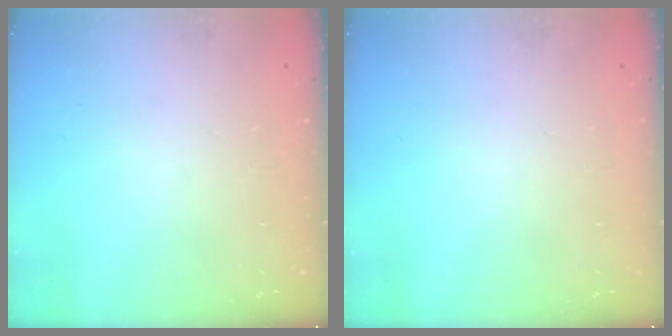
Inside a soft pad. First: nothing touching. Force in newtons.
{"total": 0.0}